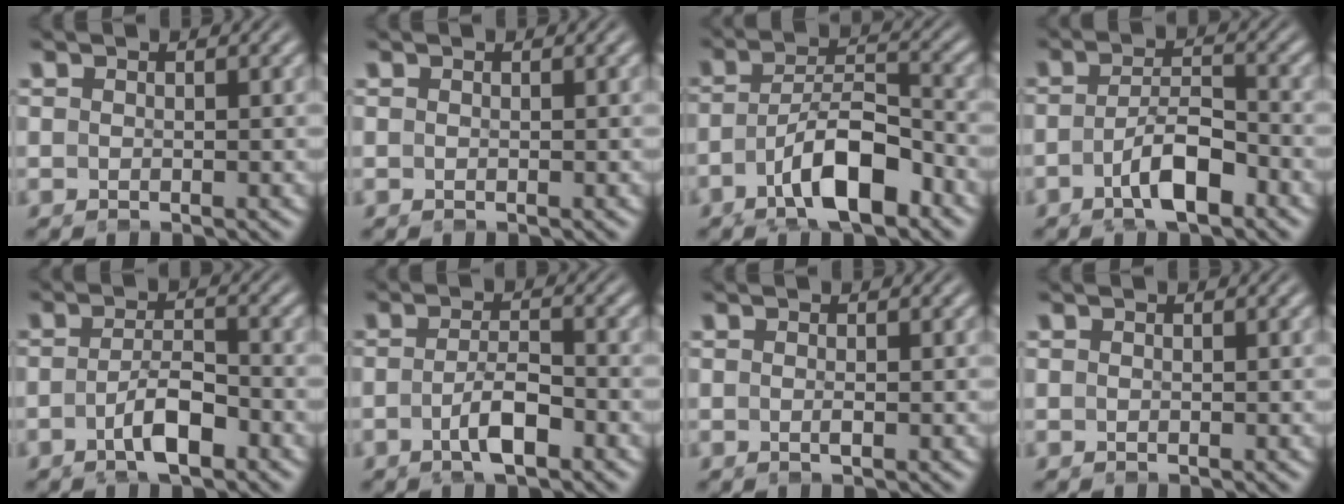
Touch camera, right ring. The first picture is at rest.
{"total": 0.0}
{"total": 7.3, "force": [-2.4, 3.9, 5.6], "torque": [-0.093, -0.023, -0.026]}
{"total": 4.3, "force": [-1.9, 1.6, 3.4], "torque": [-0.053, -0.016, -0.021]}
{"total": 3.0, "force": [-1.4, 0.5, 2.6], "torque": [-0.037, -0.011, -0.015]}
{"total": 2.6, "force": [-1.2, 0.0, 2.3], "torque": [-0.034, -0.010, -0.010]}
{"total": 0.6, "force": [0.1, -0.1, 0.6], "torque": [-0.013, 0.000, 0.004]}
{"total": 0.0}